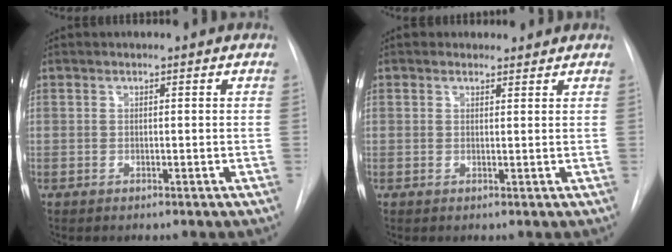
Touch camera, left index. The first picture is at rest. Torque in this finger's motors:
{"motor_torque": [0.61, -0.84, -0.04, -0.01]}